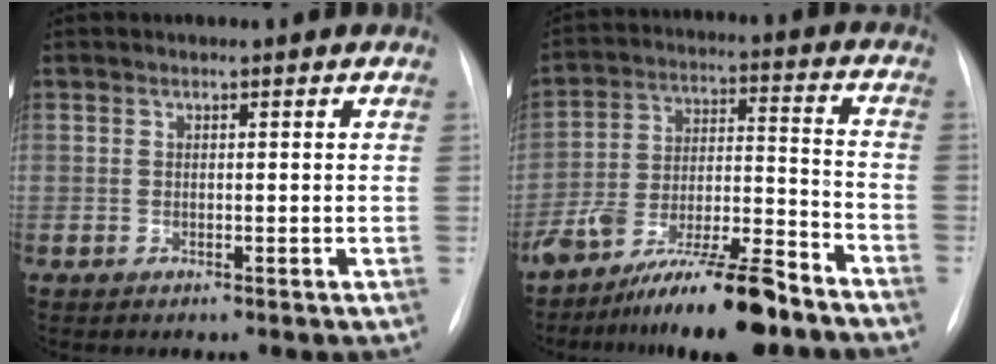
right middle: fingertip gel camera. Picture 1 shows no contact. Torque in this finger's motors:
{"motor_torque": [1.08, -1.06, 0.95, 0.16]}